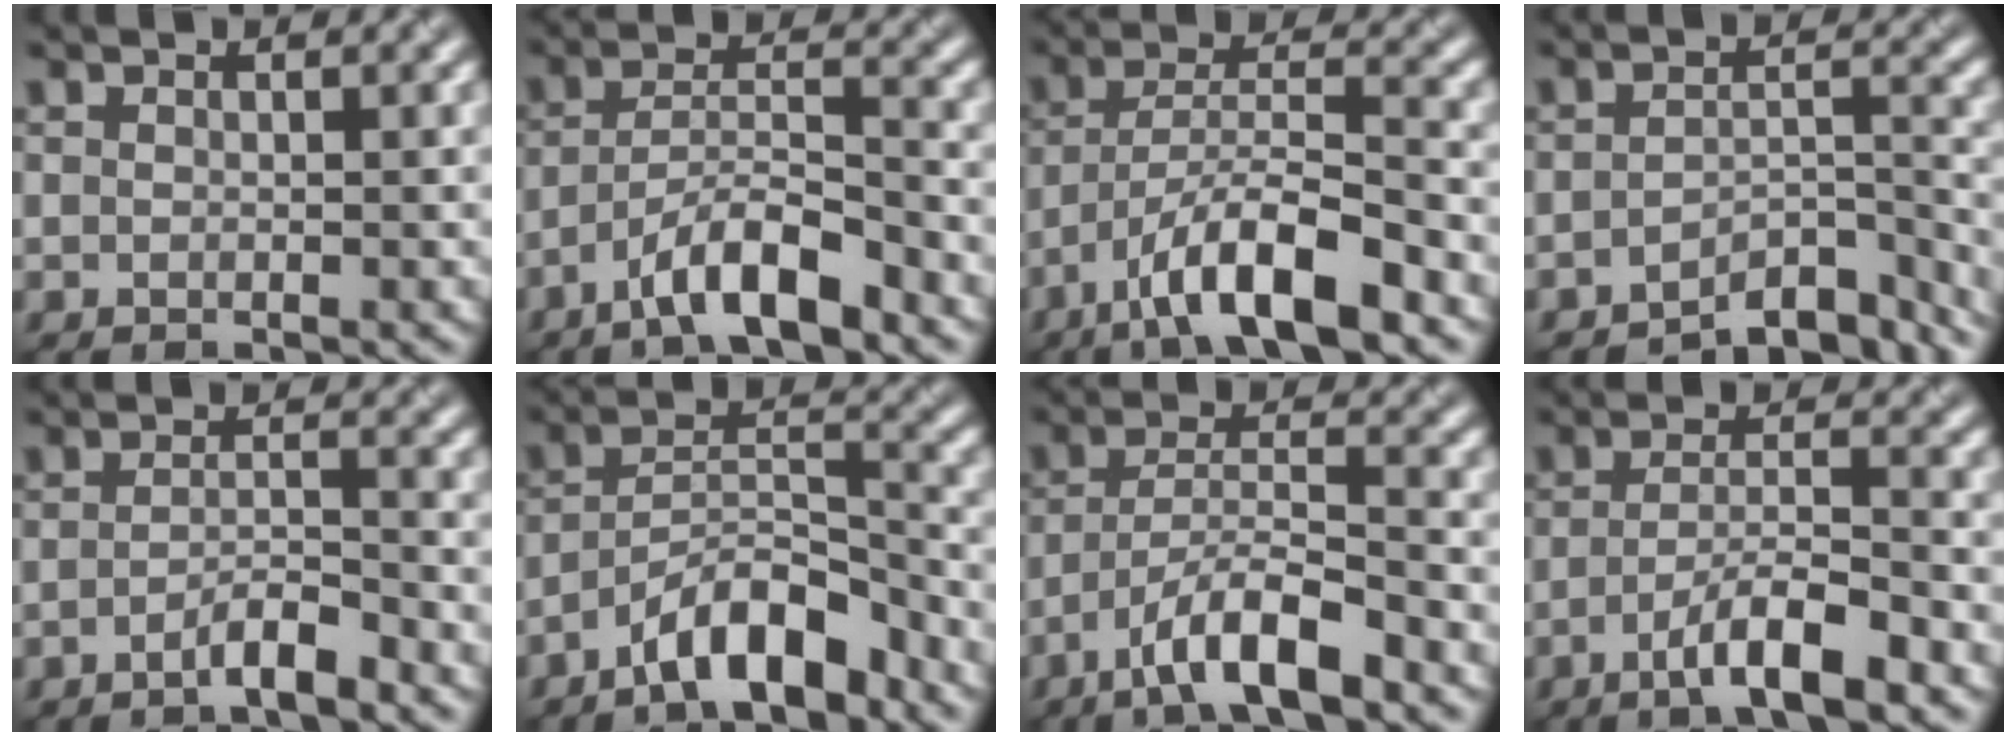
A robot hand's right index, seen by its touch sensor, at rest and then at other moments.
{"total": 5.9, "force": [-3.9, 1.2, 4.2], "torque": [-0.070, 0.009, -0.073]}
{"total": 8.4, "force": [-5.2, 2.0, 6.3], "torque": [-0.105, 0.012, -0.091]}
{"total": 5.8, "force": [-5.2, 1.5, 2.1], "torque": [-0.021, -0.004, -0.074]}
{"total": 2.7, "force": [-1.8, 0.4, 2.0], "torque": [-0.034, 0.007, -0.037]}
{"total": 6.6, "force": [-4.5, 1.9, 4.4], "torque": [-0.071, 0.012, -0.081]}
{"total": 6.5, "force": [-4.2, 1.4, 4.8], "torque": [-0.082, 0.010, -0.077]}
{"total": 5.3, "force": [-2.8, 0.9, 4.4], "torque": [-0.075, 0.005, -0.053]}